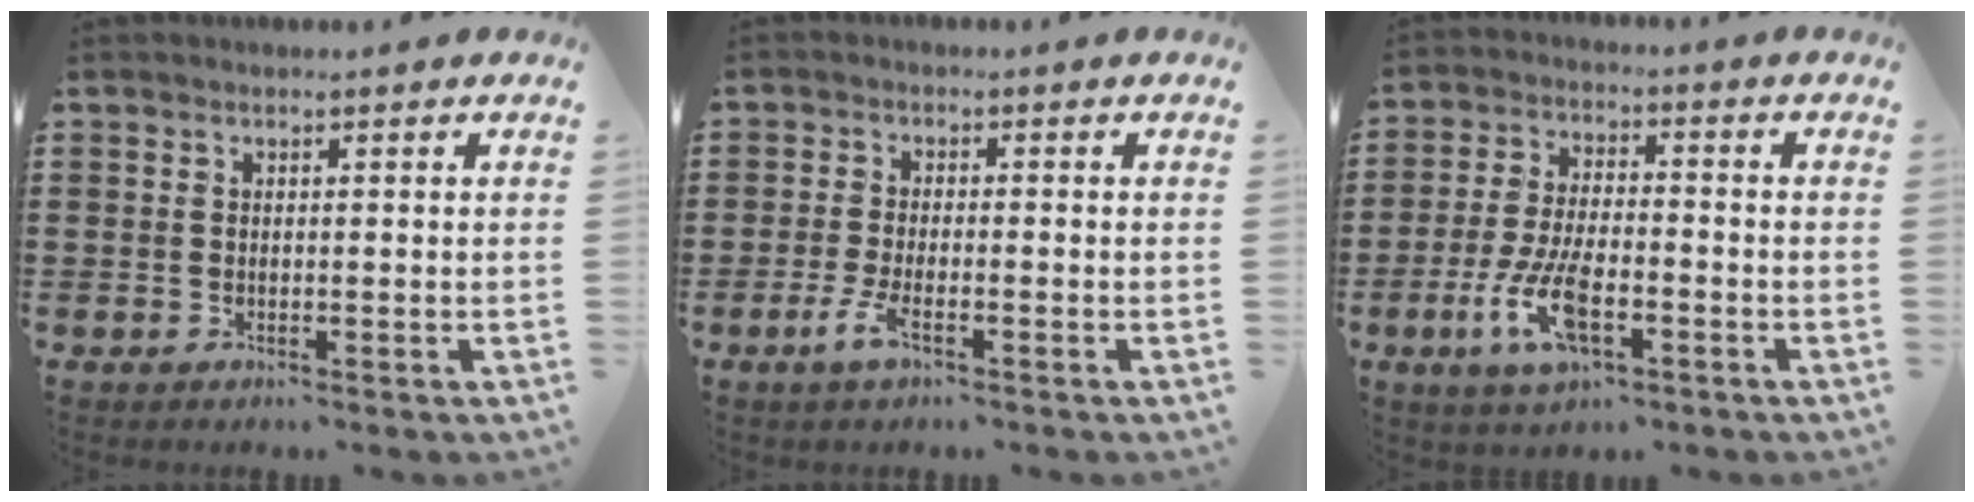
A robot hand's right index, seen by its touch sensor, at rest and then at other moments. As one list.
[{"total": 3.5, "force": [-1.9, 0.6, 2.9], "torque": [-0.077, -0.014, -0.042]}, {"total": 9.4, "force": [-3.8, 3.6, 7.7], "torque": [-0.177, -0.011, -0.072]}]